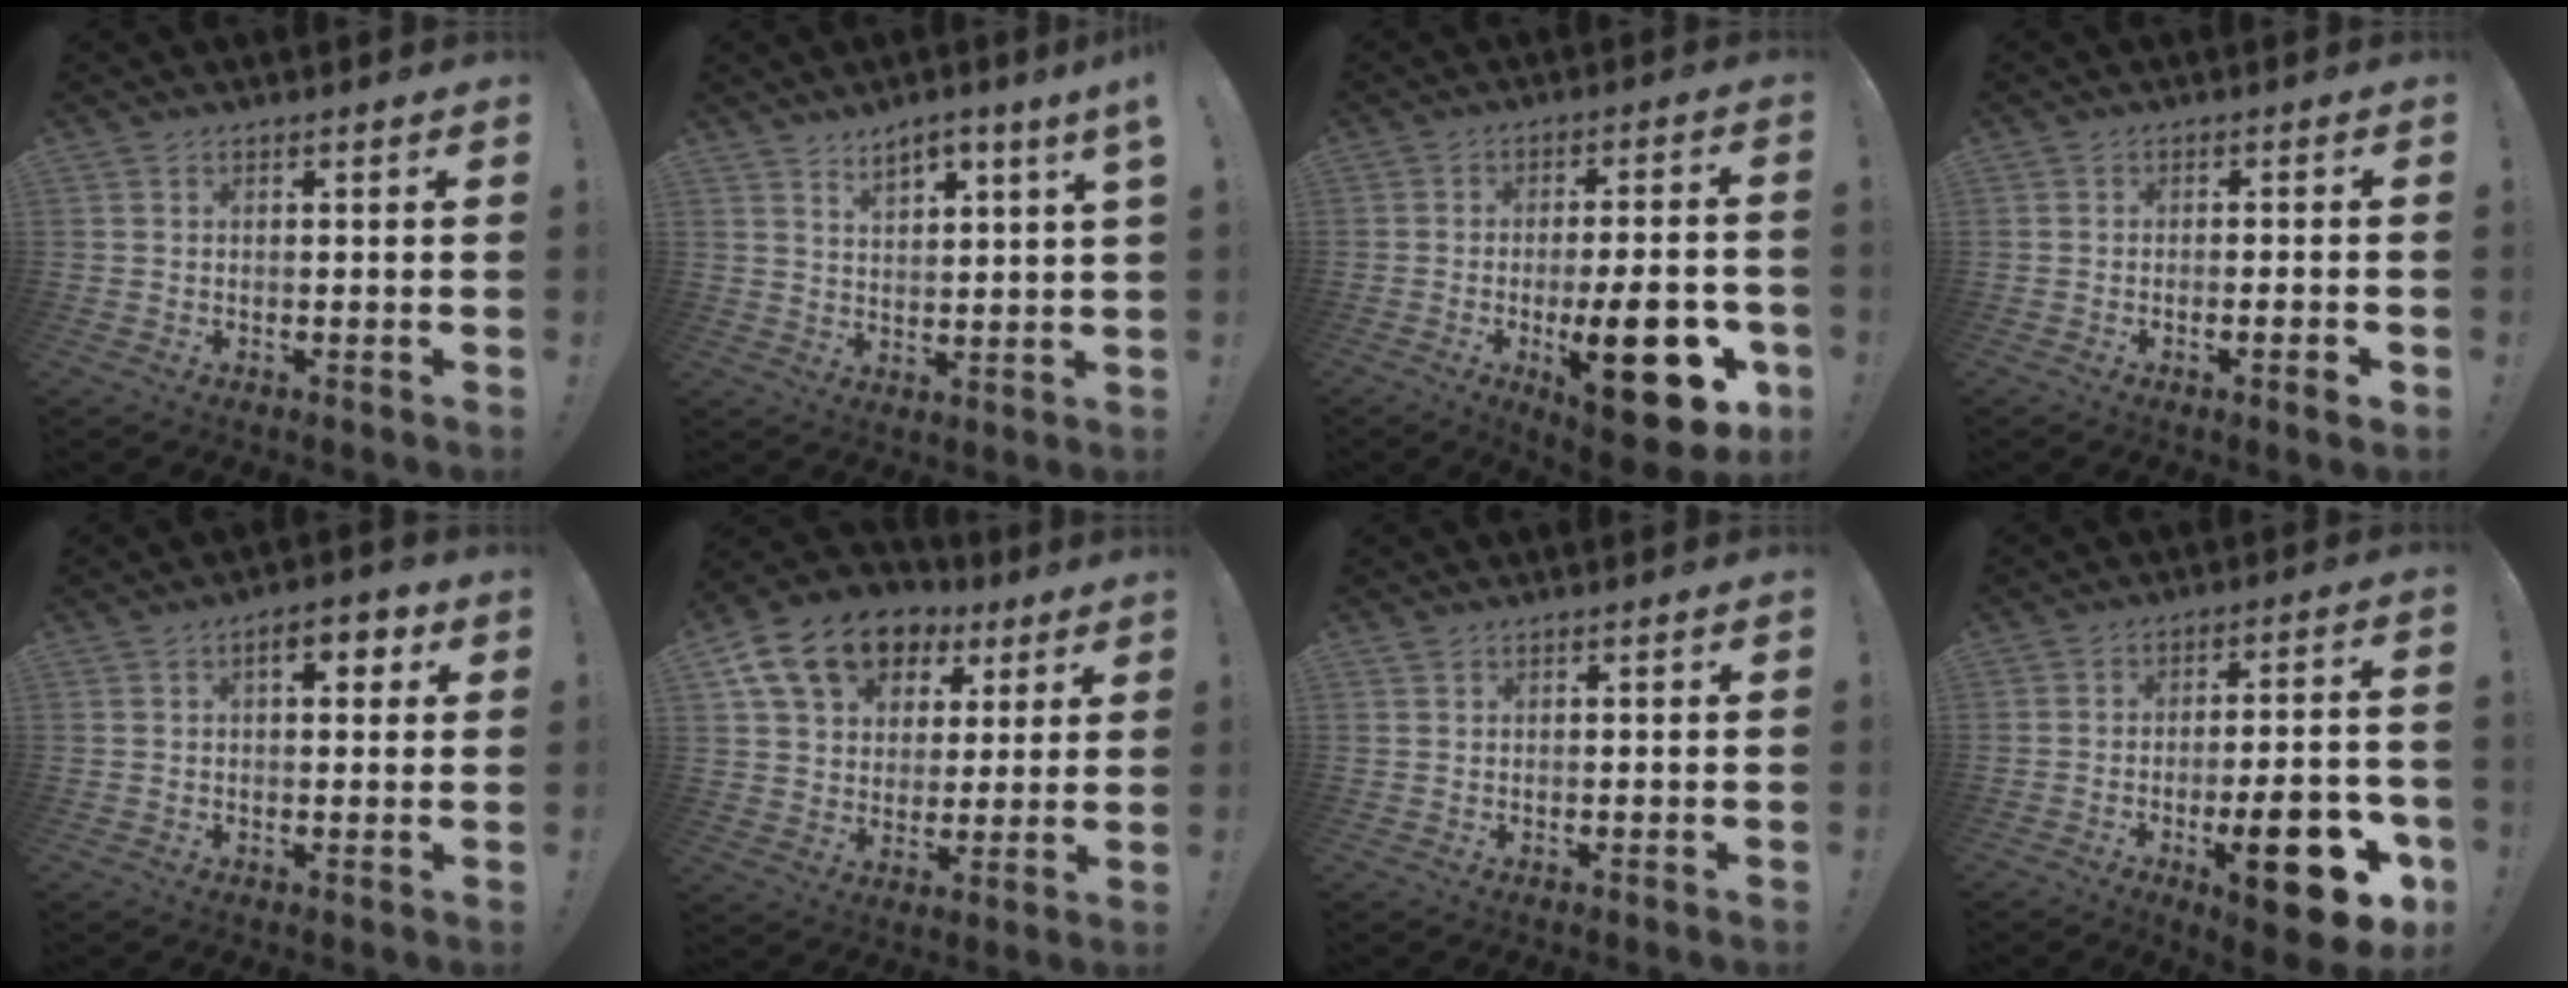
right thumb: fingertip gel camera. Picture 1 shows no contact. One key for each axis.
{"total": 5.1, "fx": 4.0, "fy": 0.3, "fz": 3.2, "tx": -0.047, "ty": -0.025, "tz": 0.064}
{"total": 22.0, "fx": -6.9, "fy": 7.4, "fz": 19.5, "tx": -0.266, "ty": 0.026, "tz": -0.091}
{"total": 3.8, "fx": -1.7, "fy": 0.3, "fz": 3.4, "tx": -0.054, "ty": 0.002, "tz": -0.024}
{"total": 6.0, "fx": 2.1, "fy": 2.9, "fz": 4.7, "tx": -0.054, "ty": -0.003, "tz": 0.027}
{"total": 16.7, "fx": 8.9, "fy": 11.4, "fz": 8.4, "tx": -0.134, "ty": -0.041, "tz": 0.167}
{"total": 0.7, "fx": 0.5, "fy": 0.4, "fz": 0.1, "tx": 0.002, "ty": -0.002, "tz": 0.010}
{"total": 19.2, "fx": -7.7, "fy": 6.1, "fz": 16.5, "tx": -0.214, "ty": 0.033, "tz": -0.107}